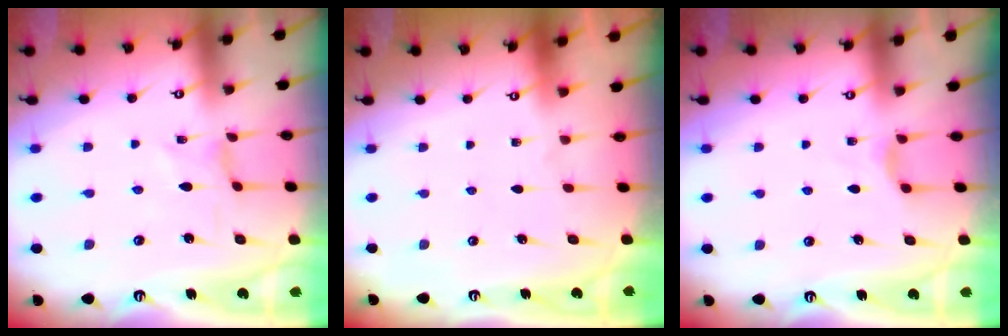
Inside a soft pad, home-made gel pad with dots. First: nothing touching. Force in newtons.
{"total": 0.0}
{"total": 3.6, "press": 3.5, "slide": 0.7}